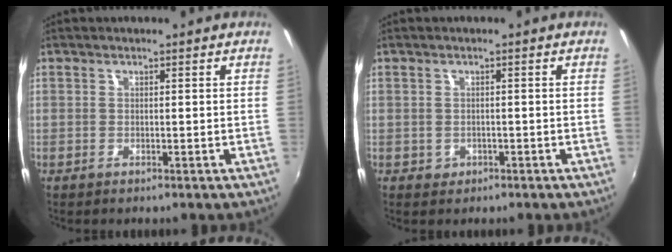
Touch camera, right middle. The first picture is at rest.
{"total": 1.4, "force": [-0.4, 1.3, 0.3], "torque": [-0.008, -0.003, -0.003]}